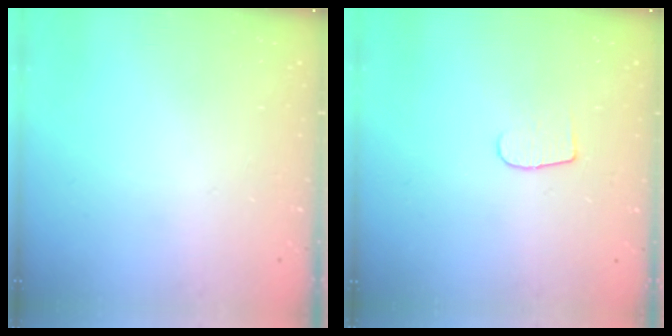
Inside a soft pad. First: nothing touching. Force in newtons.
{"total": 5.2, "press": 5.1, "slide": 0.6}